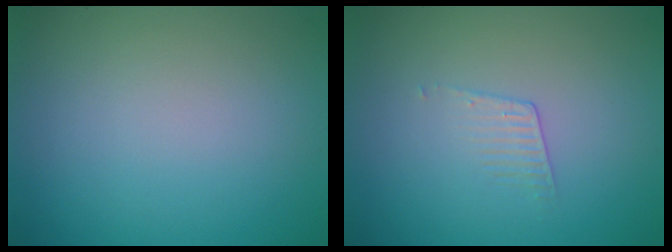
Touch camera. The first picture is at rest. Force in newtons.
{"total": 1.1, "press": 0.2, "slide": 1.1}